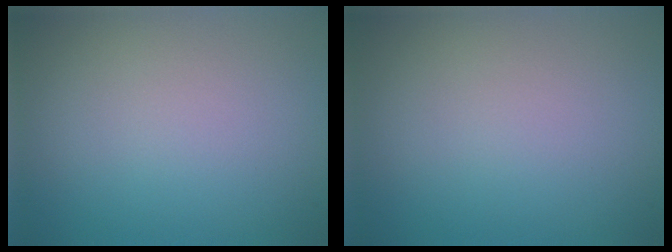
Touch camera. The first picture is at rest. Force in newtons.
{"total": 0.0}